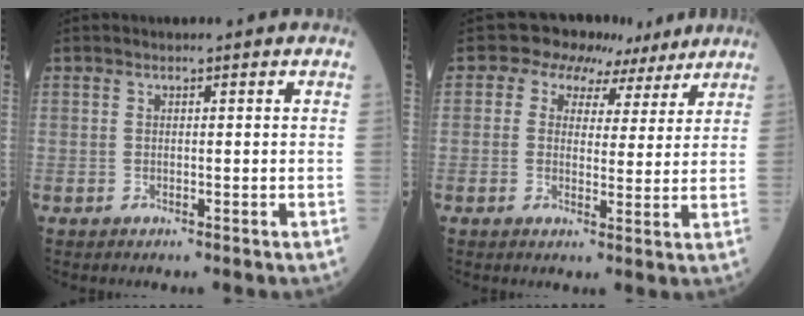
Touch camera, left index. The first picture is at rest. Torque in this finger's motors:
{"motor_torque": [0.39, -0.32, -0.23, -0.07]}